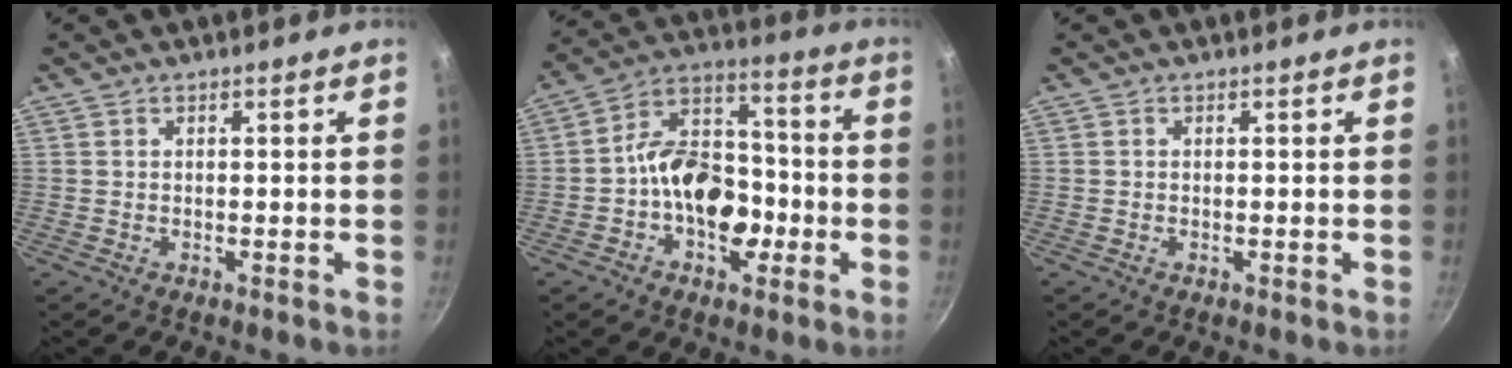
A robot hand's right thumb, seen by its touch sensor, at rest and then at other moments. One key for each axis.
{"total": 15.0, "fx": -3.5, "fy": 10.0, "fz": 10.6, "tx": -0.125, "ty": 0.048, "tz": -0.072}
{"total": 0.0}